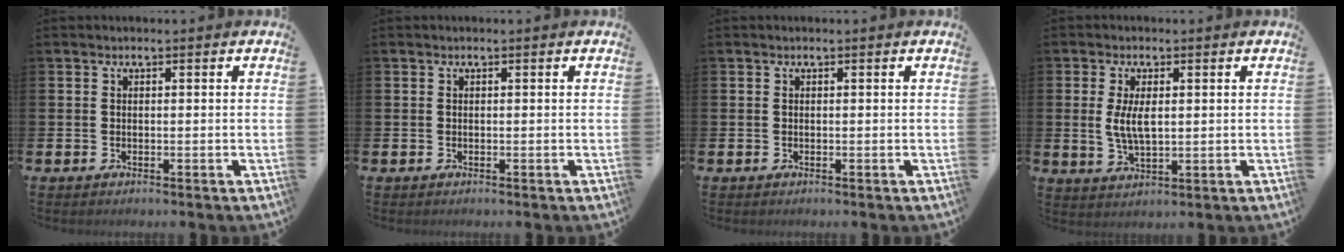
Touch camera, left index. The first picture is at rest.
{"total": 0.0}
{"total": 0.0}
{"total": 4.5, "force": [0.9, 2.0, 3.9], "torque": [-0.068, 0.001, 0.013]}